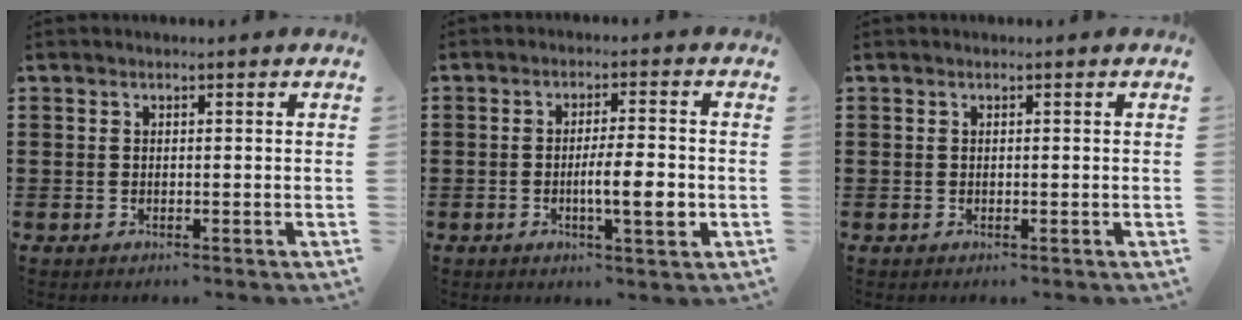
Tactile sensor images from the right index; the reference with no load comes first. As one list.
[{"total": 6.2, "force": [-1.4, 1.1, 5.9], "torque": [-0.104, -0.005, -0.025]}, {"total": 0.0}]